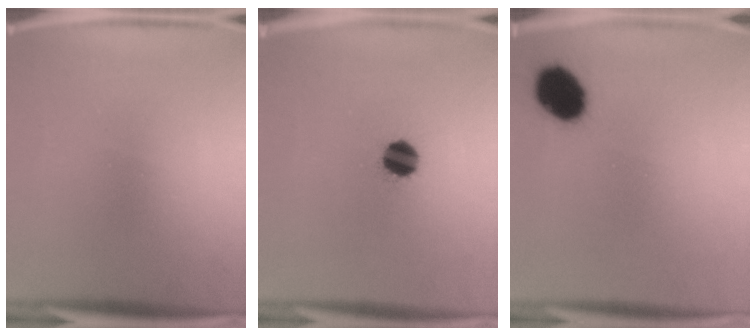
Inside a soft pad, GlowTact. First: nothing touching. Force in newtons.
{"total": 6.9}
{"total": 10.1}